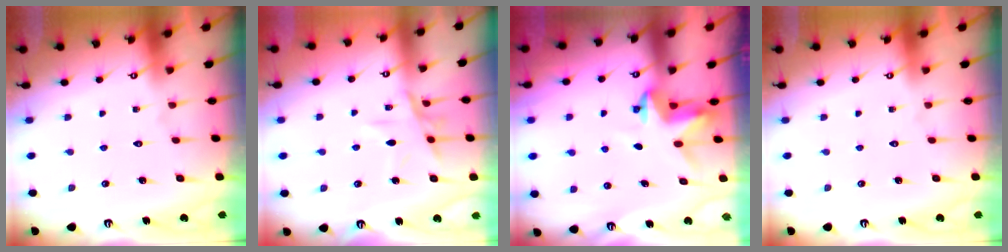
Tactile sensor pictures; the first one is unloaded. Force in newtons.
{"total": 10.4, "press": 10.3, "slide": 0.7}
{"total": 3.6, "press": 3.6, "slide": 0.3}
{"total": 0.0}